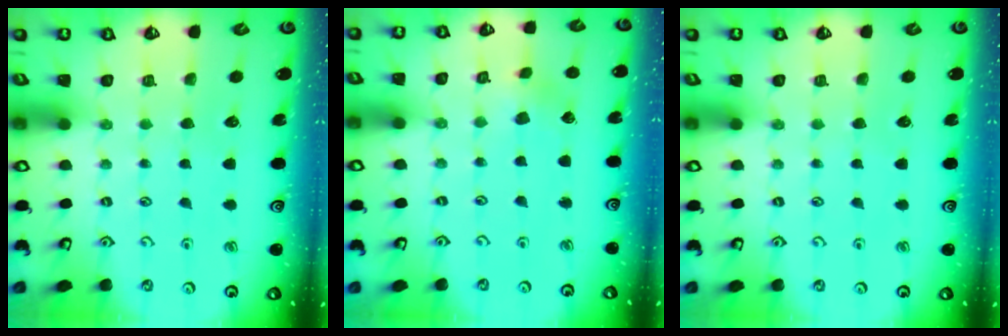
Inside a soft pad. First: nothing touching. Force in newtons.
{"total": 2.5, "press": 2.4, "slide": 0.2}
{"total": 0.0}